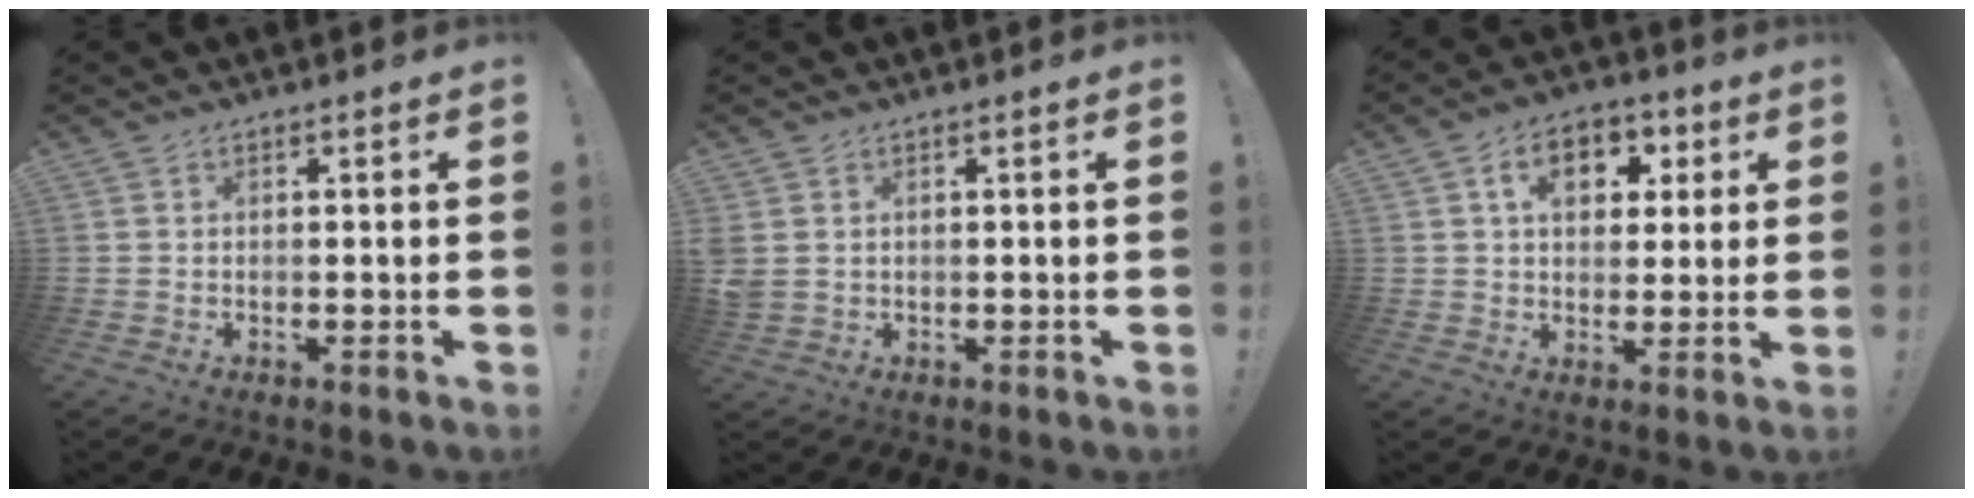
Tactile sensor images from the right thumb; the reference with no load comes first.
{"total": 2.9, "force": [1.0, 2.1, 1.8], "torque": [-0.042, 0.003, 0.021]}
{"total": 10.1, "force": [3.5, 7.1, 6.3], "torque": [-0.088, 0.000, 0.063]}